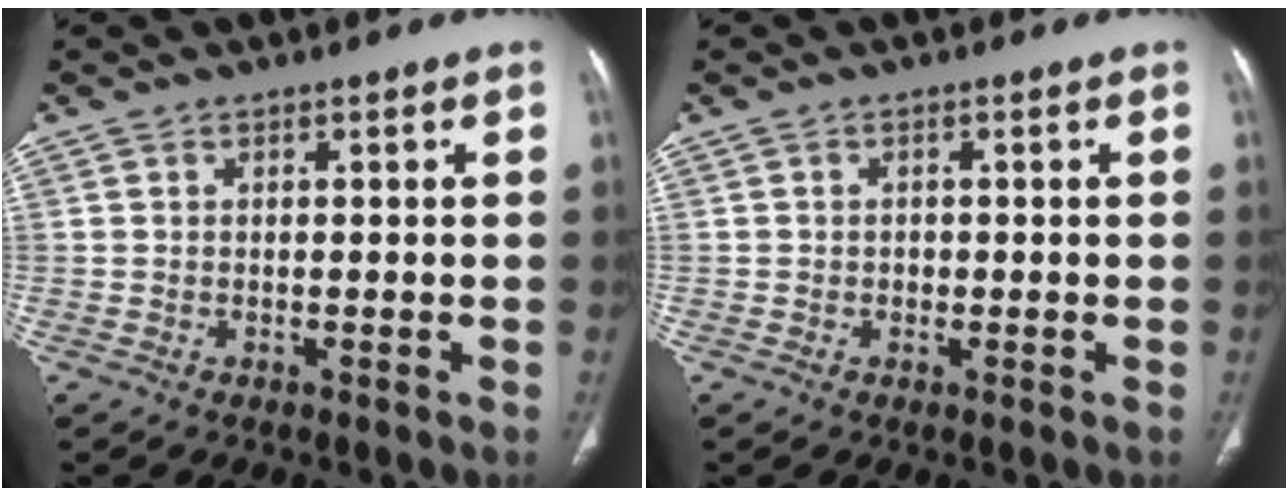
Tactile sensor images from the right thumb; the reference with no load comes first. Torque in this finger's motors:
{"motor_torque": [-0.49, -0.48, -0.20, 0.20, -0.03]}